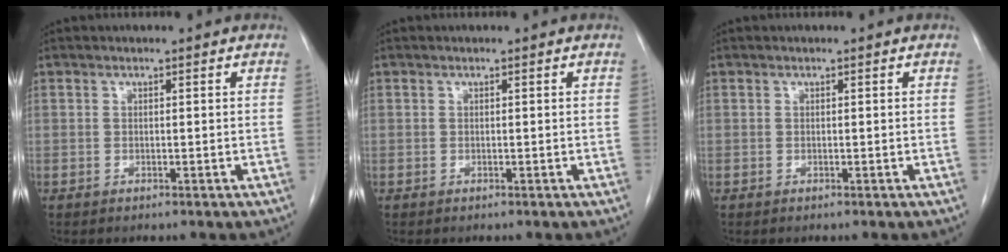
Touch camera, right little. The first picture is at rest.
{"total": 0.0}
{"total": 0.0}